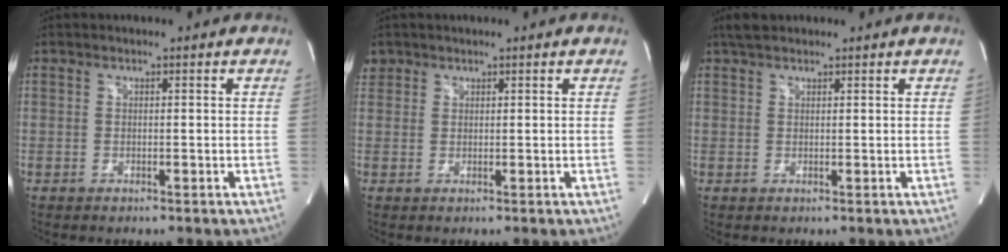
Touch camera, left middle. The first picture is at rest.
{"total": 2.1, "force": [1.3, 1.6, 0.0], "torque": [0.007, 0.010, 0.024]}
{"total": 2.5, "force": [2.1, 1.0, 1.0], "torque": [-0.021, 0.016, 0.037]}